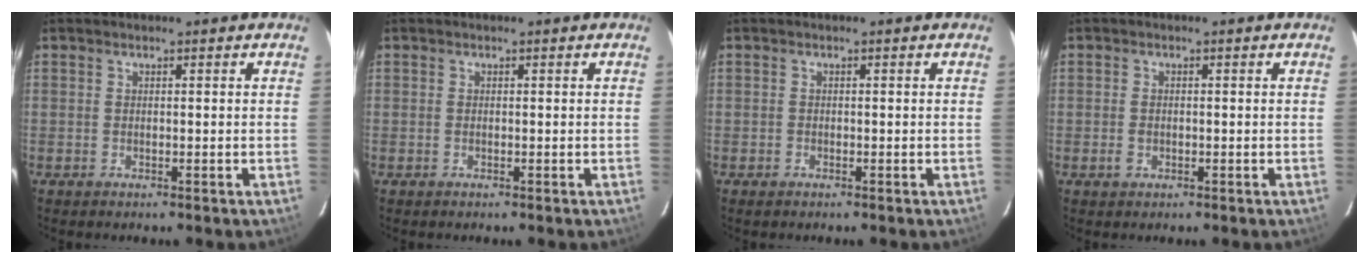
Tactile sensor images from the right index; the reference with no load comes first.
{"total": 0.0}
{"total": 0.7, "force": [-0.5, 0.5, 0.1], "torque": [-0.004, 0.000, -0.010]}
{"total": 1.8, "force": [-0.6, 1.3, 1.1], "torque": [-0.024, 0.001, -0.009]}